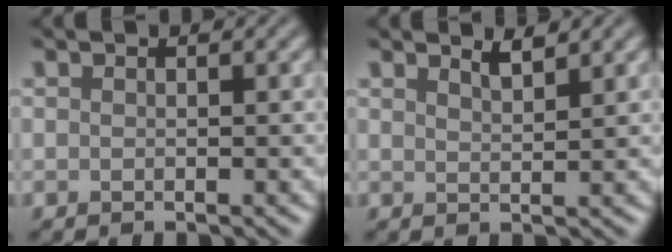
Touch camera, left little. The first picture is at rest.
{"total": 1.7, "force": [1.5, 0.3, 0.8], "torque": [-0.009, 0.003, 0.024]}